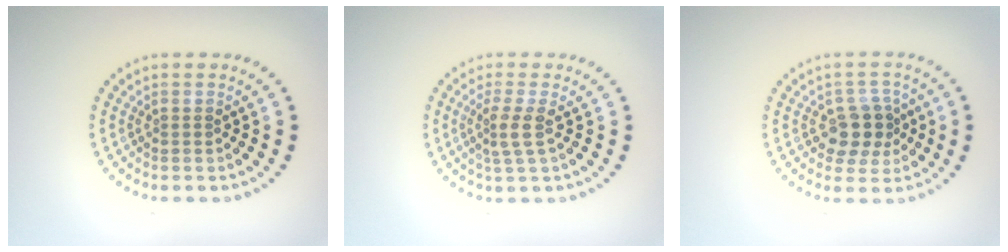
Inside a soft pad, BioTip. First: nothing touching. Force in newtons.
{"total": 2.2, "press": 1.7, "slide": 1.4}
{"total": 3.5, "press": 3.3, "slide": 1.3}